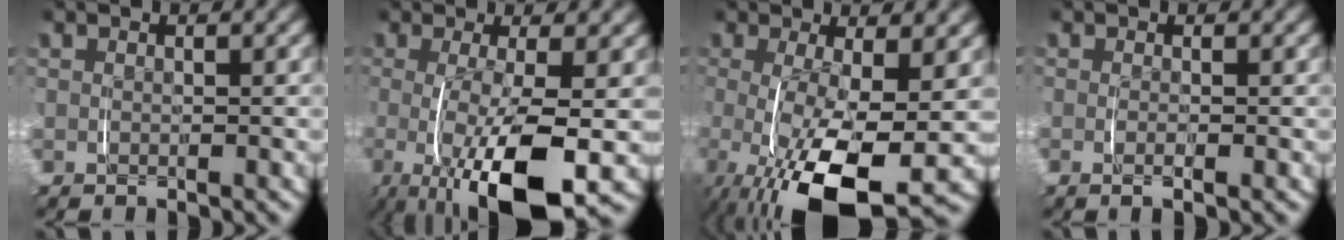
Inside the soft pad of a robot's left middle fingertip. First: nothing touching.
{"total": 10.0, "force": [-1.7, 3.0, 9.4], "torque": [-0.154, -0.008, -0.021]}
{"total": 9.3, "force": [-1.7, 3.3, 8.5], "torque": [-0.155, -0.025, -0.016]}
{"total": 1.0, "force": [-0.3, -0.1, 0.9], "torque": [-0.025, -0.005, -0.003]}